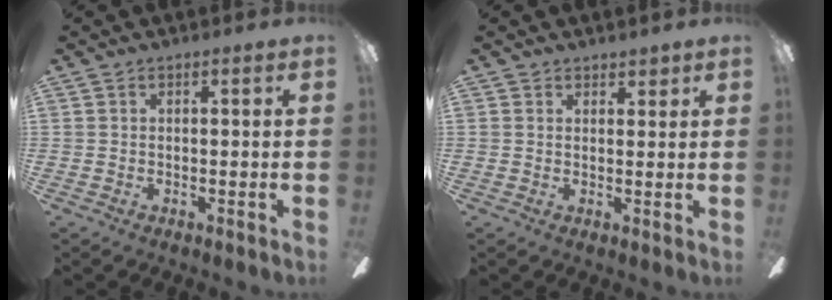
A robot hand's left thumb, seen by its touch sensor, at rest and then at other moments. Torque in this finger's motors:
{"motor_torque": [0.05, -0.17, -0.30, 0.06, -0.02]}